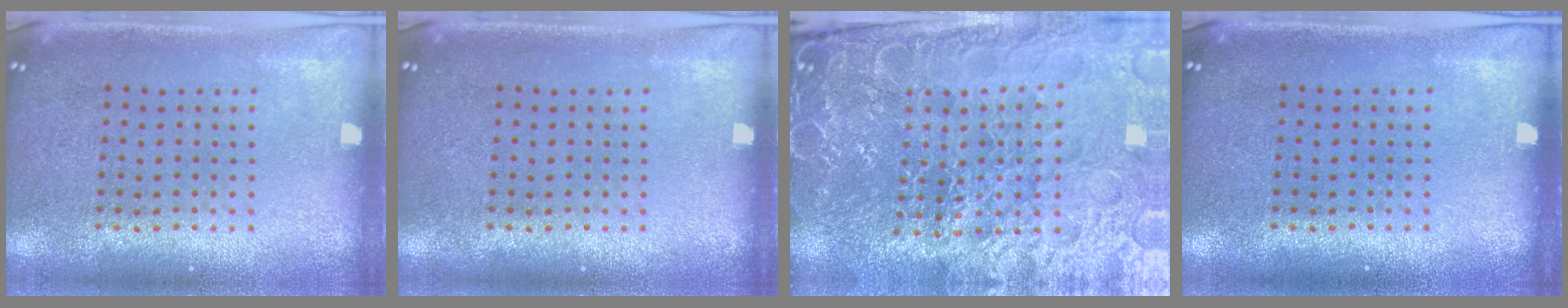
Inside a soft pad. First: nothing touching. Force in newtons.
{"total": 0.0}
{"total": 5.2, "press": 4.9, "slide": 1.7}
{"total": 0.0}